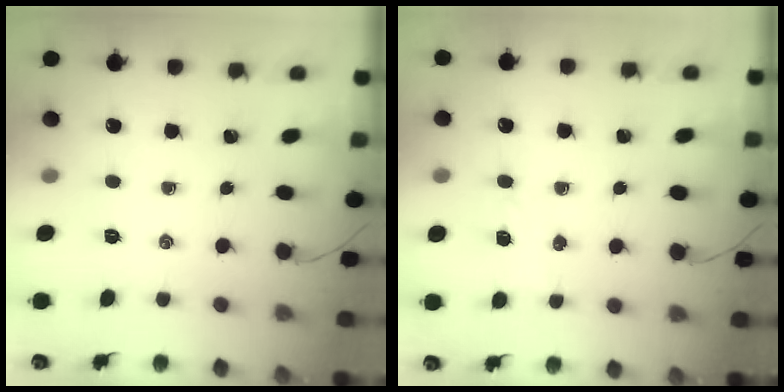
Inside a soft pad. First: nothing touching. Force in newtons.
{"total": 3.5, "press": 3.4, "slide": 0.8}